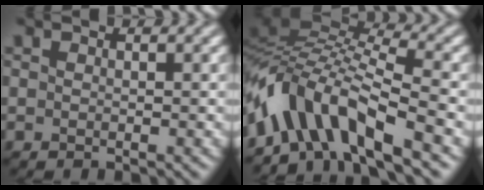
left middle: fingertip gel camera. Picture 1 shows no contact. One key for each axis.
{"total": 9.8, "fx": -5.0, "fy": 3.8, "fz": 7.6, "tx": -0.126, "ty": 0.018, "tz": -0.105}